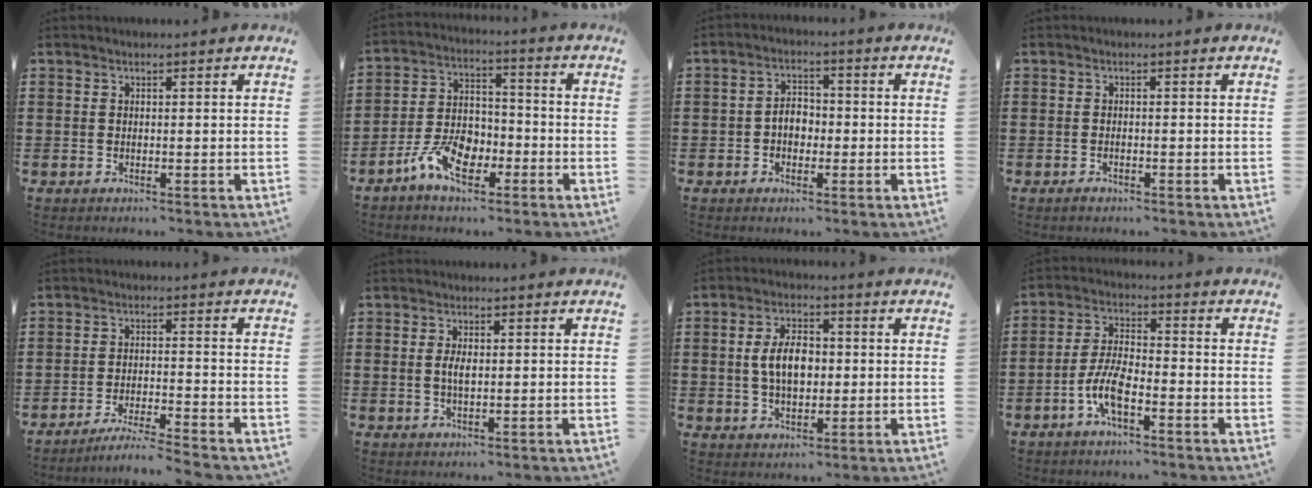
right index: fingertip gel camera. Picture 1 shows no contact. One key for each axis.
{"total": 7.7, "fx": -3.9, "fy": 4.8, "fz": 4.6, "tx": -0.111, "ty": 0.013, "tz": -0.077}
{"total": 3.5, "fx": -0.8, "fy": 2.5, "fz": 2.4, "tx": -0.048, "ty": 0.006, "tz": -0.017}
{"total": 0.7, "fx": -0.5, "fy": 0.1, "fz": 0.4, "tx": -0.010, "ty": -0.007, "tz": -0.009}
{"total": 4.3, "fx": -4.1, "fy": -0.6, "fz": 1.1, "tx": -0.028, "ty": -0.009, "tz": -0.084}
{"total": 2.6, "fx": 0.2, "fy": 1.0, "fz": 2.4, "tx": -0.056, "ty": -0.001, "tz": 0.000}
{"total": 6.8, "fx": 0.1, "fy": 3.9, "fz": 5.6, "tx": -0.101, "ty": 0.005, "tz": -0.005}
{"total": 6.9, "fx": -3.1, "fy": 2.2, "fz": 5.7, "tx": -0.137, "ty": -0.008, "tz": -0.062}